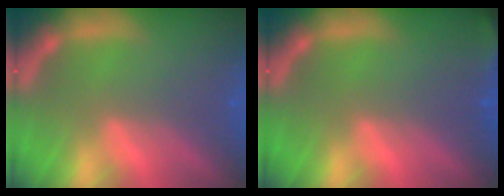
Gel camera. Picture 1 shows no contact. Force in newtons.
{"total": 2.4}